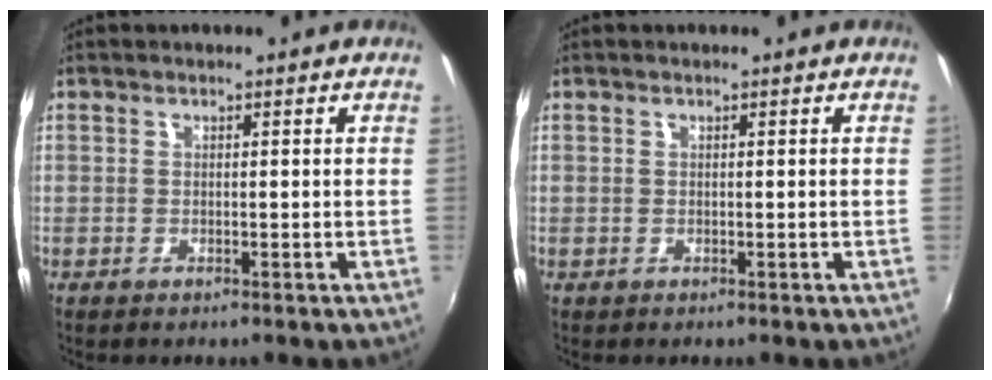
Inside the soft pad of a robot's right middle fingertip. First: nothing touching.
{"total": 0.0}